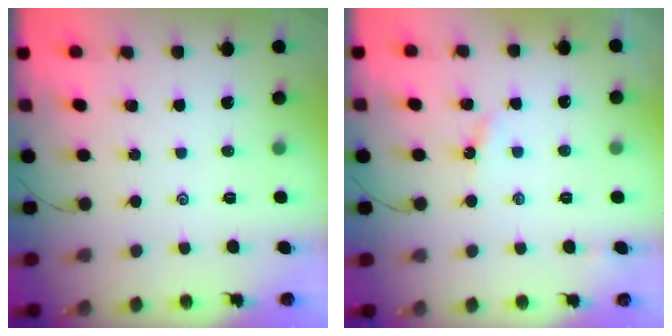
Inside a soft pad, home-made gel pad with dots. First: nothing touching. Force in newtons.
{"total": 2.8, "press": 2.8, "slide": 0.5}